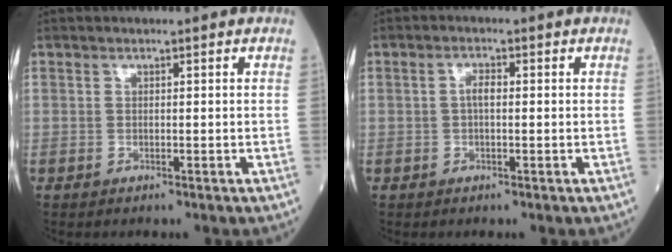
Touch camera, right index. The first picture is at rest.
{"total": 1.8, "force": [0.0, 0.6, 1.8], "torque": [-0.037, 0.003, 0.000]}